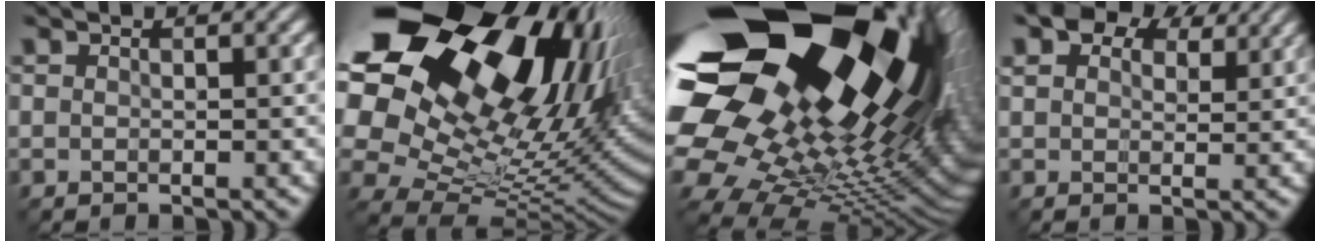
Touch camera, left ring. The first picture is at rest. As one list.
[{"total": 21.2, "force": [8.8, 13.1, 14.1], "torque": [-0.243, 0.025, 0.164]}, {"total": 23.5, "force": [6.6, 14.1, 17.6], "torque": [-0.335, 0.023, 0.092]}, {"total": 6.3, "force": [4.3, 3.4, 3.0], "torque": [-0.061, 0.012, 0.060]}]